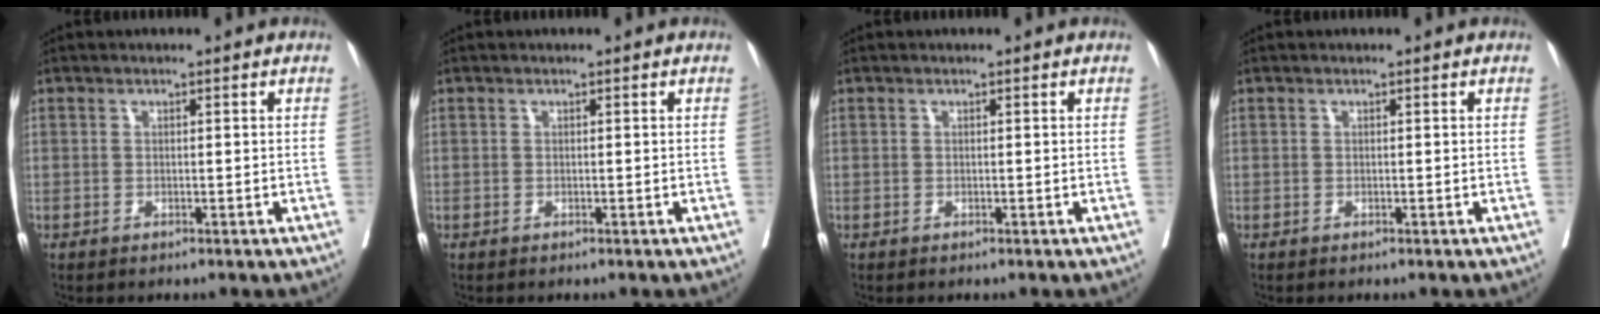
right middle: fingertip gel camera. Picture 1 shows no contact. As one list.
[{"total": 0.0}, {"total": 0.0}, {"total": 0.0}]